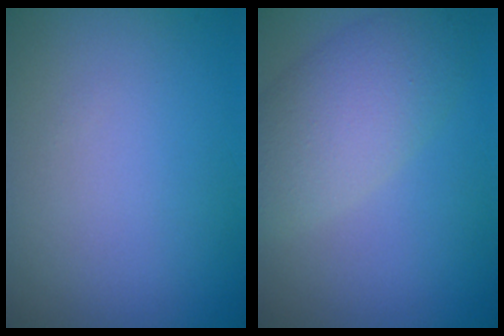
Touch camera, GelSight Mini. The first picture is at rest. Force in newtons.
{"total": 5.7, "press": 5.7, "slide": 0.4}